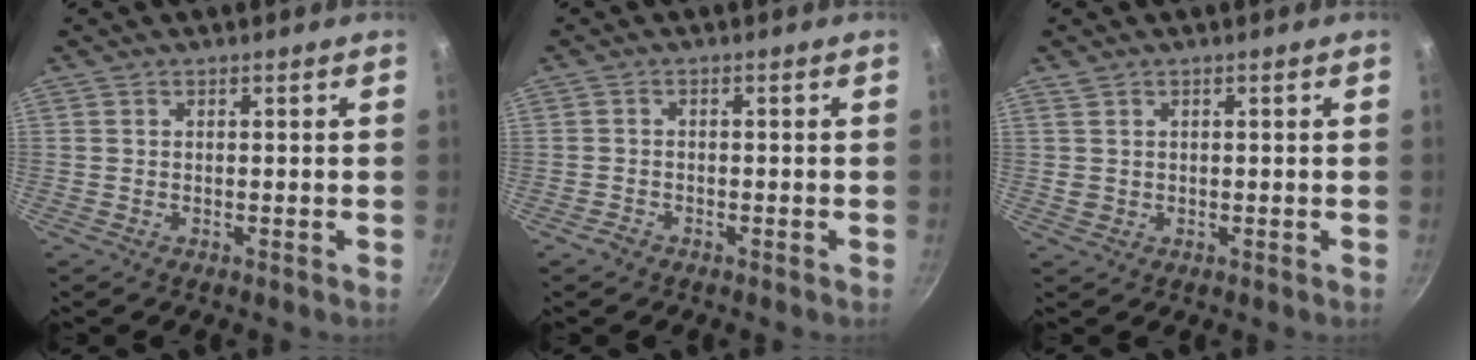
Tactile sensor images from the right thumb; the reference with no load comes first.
{"total": 1.4, "force": [-1.0, 0.9, 0.3], "torque": [-0.008, 0.003, -0.022]}
{"total": 1.5, "force": [0.8, 1.1, 0.5], "torque": [-0.004, -0.003, 0.020]}